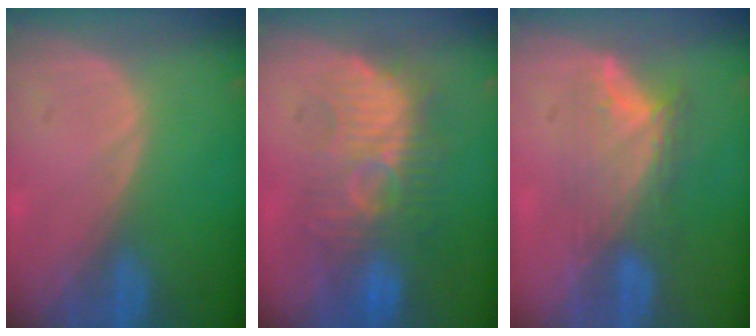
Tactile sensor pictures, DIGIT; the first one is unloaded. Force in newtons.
{"total": 9.7, "press": 9.6, "slide": 1.4}
{"total": 7.4, "press": 6.6, "slide": 3.4}